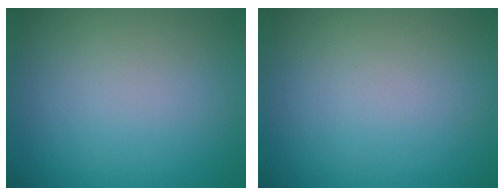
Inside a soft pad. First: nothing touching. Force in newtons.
{"total": 0.0}